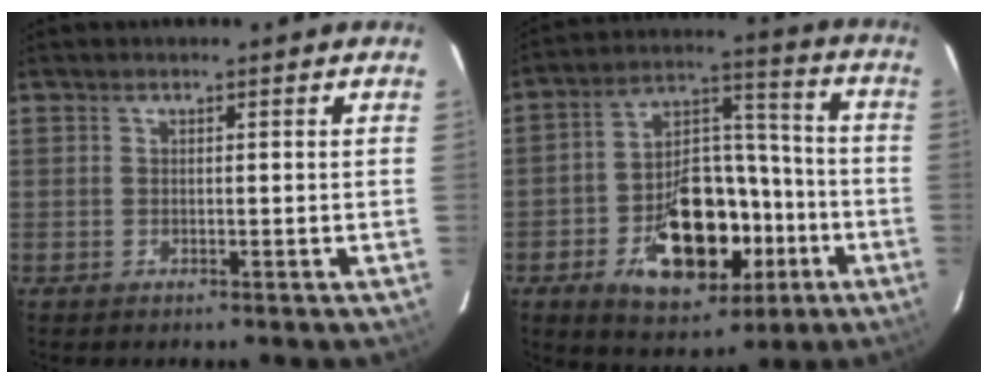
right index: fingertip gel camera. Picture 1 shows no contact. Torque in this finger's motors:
{"motor_torque": [0.70, -0.31, 0.65, 0.13]}